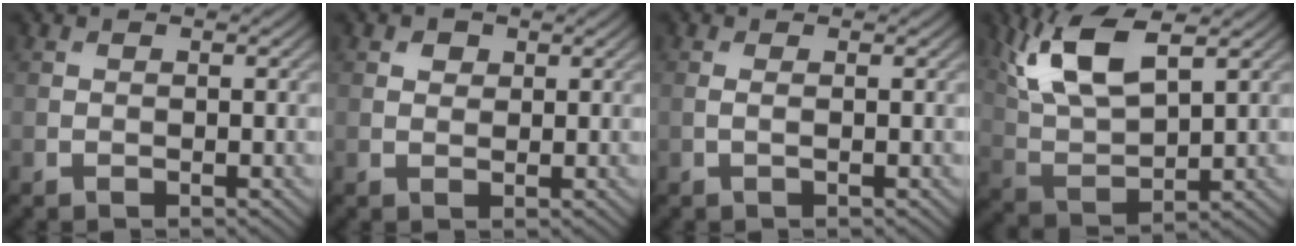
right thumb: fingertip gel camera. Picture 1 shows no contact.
{"total": 1.2, "force": [0.7, 0.9, 0.5], "torque": [-0.008, -0.001, 0.010]}
{"total": 0.8, "force": [0.0, 0.0, 0.8], "torque": [-0.020, 0.001, -0.002]}
{"total": 10.9, "force": [5.2, 4.4, 8.6], "torque": [-0.198, 0.007, 0.107]}